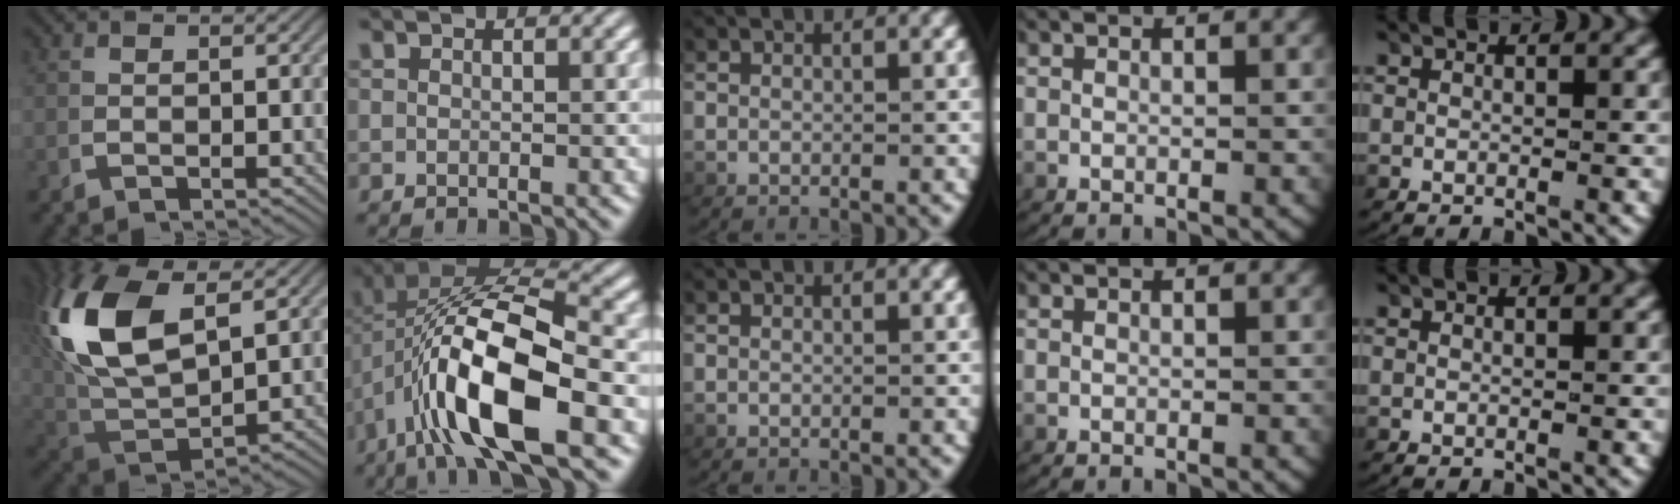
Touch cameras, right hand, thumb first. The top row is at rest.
{"thumb": {"total": 11.8, "force": [2.4, 6.9, 9.3], "torque": [-0.236, -0.024, 0.061]}, "index": {"total": 12.5, "force": [-1.2, 6.9, 10.3], "torque": [-0.195, -0.028, -0.013]}}